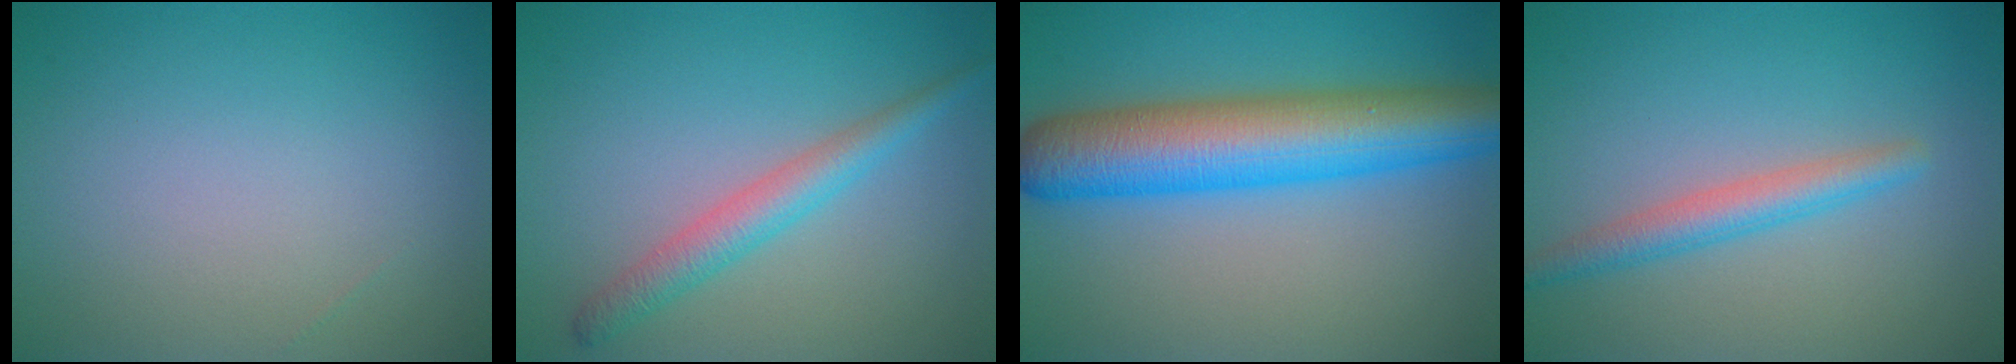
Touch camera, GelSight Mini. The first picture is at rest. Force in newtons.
{"total": 3.0, "press": 3.0, "slide": 0.1}
{"total": 10.0, "press": 10.0, "slide": 0.2}
{"total": 2.8, "press": 2.8, "slide": 0.1}